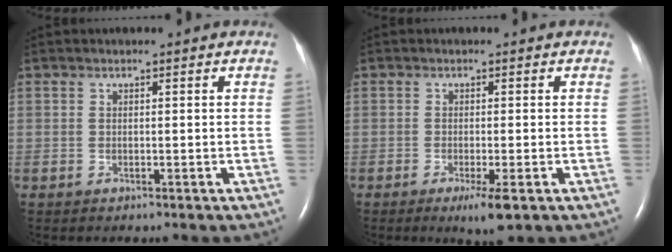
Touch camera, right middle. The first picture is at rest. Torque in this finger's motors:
{"motor_torque": [0.54, -0.29, 0.28, 0.06]}